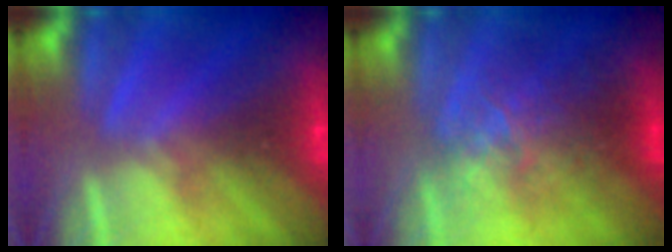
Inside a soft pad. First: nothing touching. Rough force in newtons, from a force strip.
{"total": 2.6}